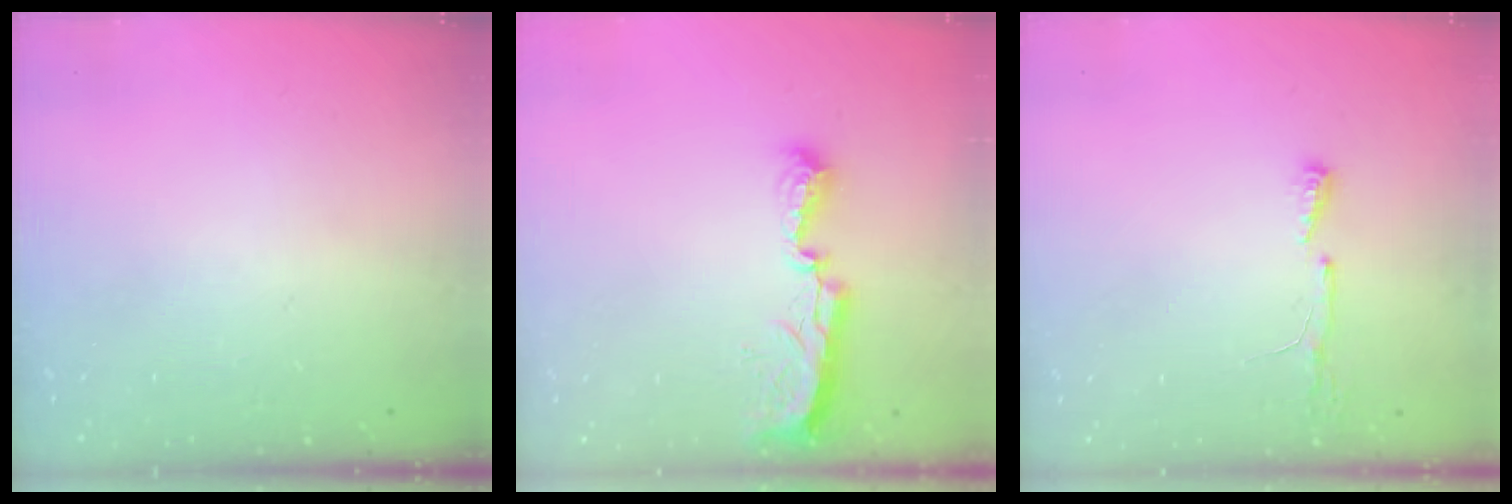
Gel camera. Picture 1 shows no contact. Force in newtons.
{"total": 8.5, "press": 8.5, "slide": 0.4}
{"total": 5.2, "press": 5.1, "slide": 0.7}